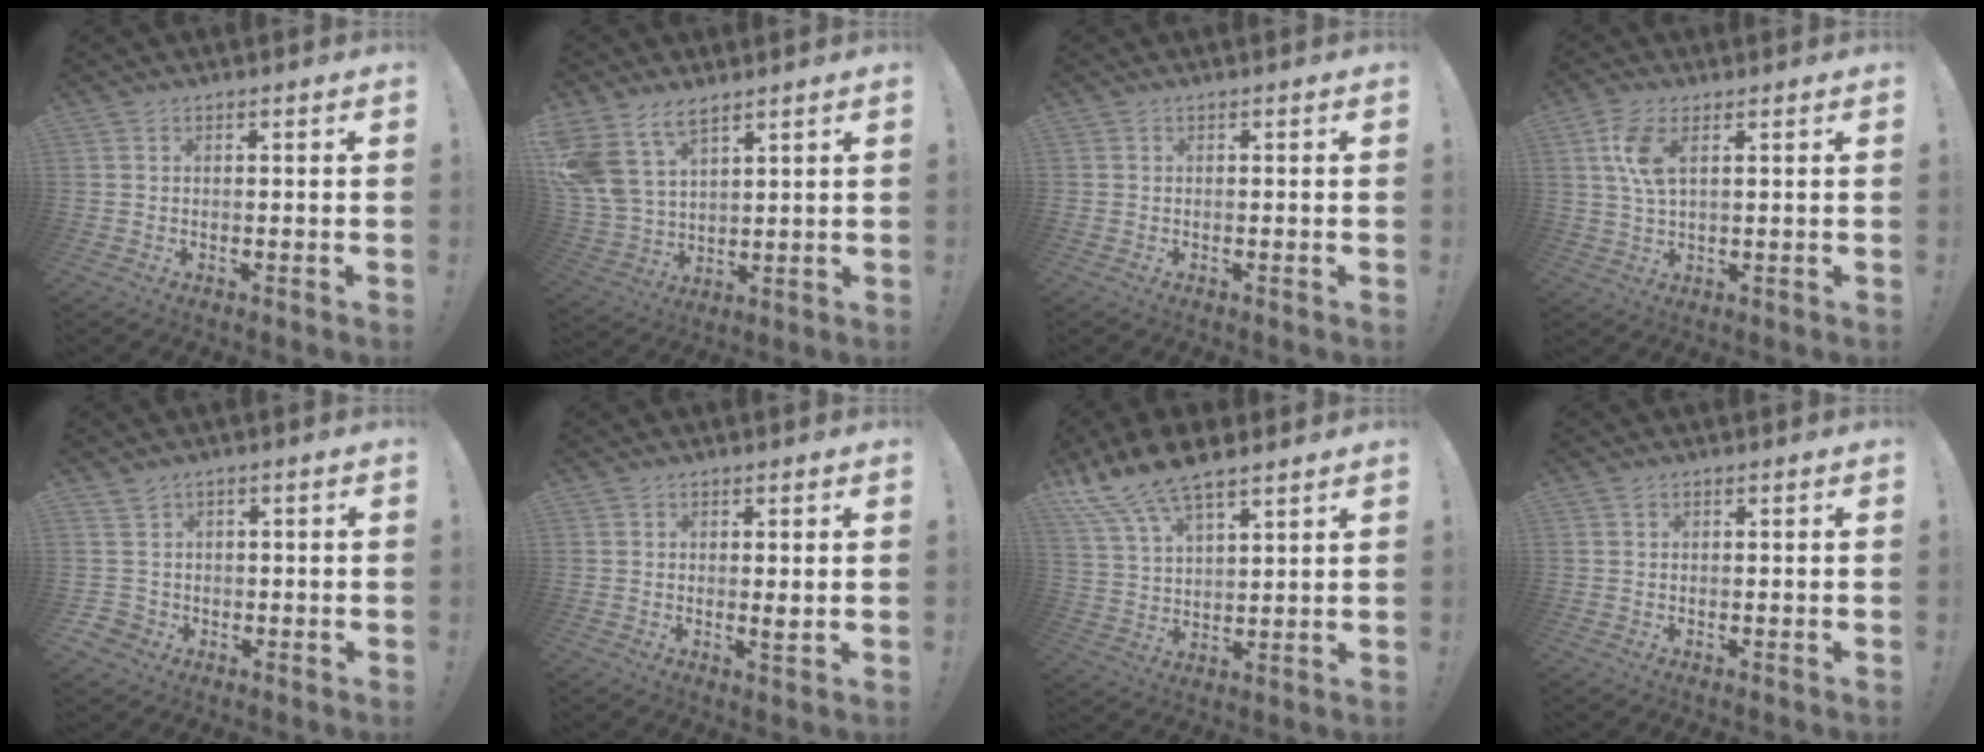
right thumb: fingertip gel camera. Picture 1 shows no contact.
{"total": 12.0, "force": [8.2, 6.4, 5.9], "torque": [-0.141, -0.041, 0.162]}
{"total": 0.0}
{"total": 7.9, "force": [2.8, 3.3, 6.7], "torque": [-0.140, -0.001, 0.050]}
{"total": 4.1, "force": [1.0, 3.9, 0.8], "torque": [-0.020, 0.004, 0.024]}
{"total": 2.3, "force": [0.4, 0.3, 2.2], "torque": [-0.022, -0.010, 0.004]}
{"total": 11.9, "force": [9.7, 3.9, 5.6], "torque": [-0.120, -0.051, 0.182]}
{"total": 0.0}